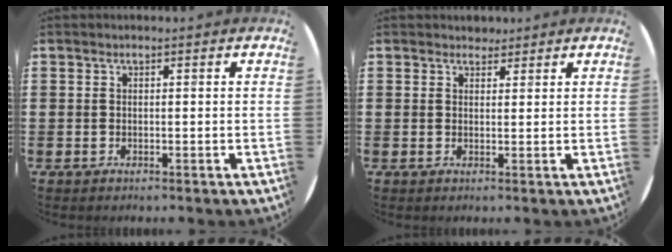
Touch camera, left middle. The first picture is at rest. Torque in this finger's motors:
{"motor_torque": [0.19, -0.14, 0.00, 0.00]}